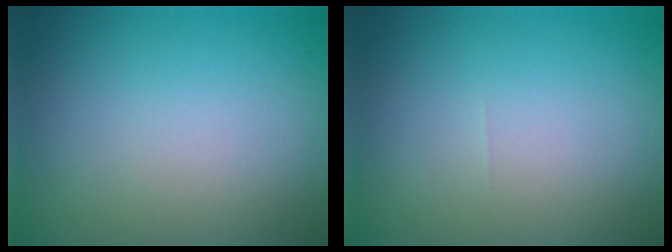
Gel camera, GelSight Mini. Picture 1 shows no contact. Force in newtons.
{"total": 0.0}